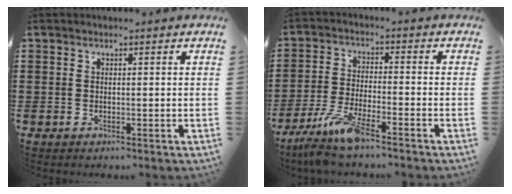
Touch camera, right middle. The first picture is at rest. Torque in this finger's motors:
{"motor_torque": [1.26, -0.88, 0.18, 0.14]}